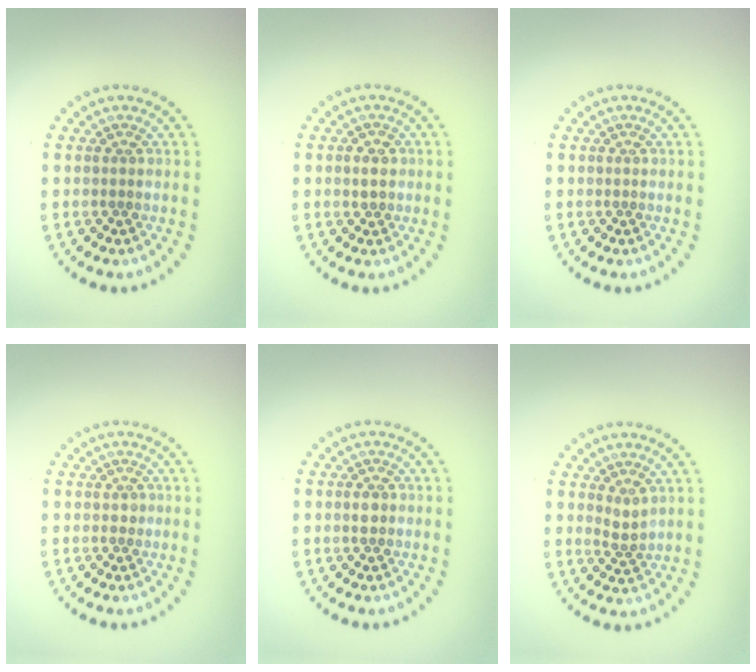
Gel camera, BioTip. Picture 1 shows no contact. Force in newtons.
{"total": 1.5, "press": 1.5, "slide": 0.4}
{"total": 0.0}
{"total": 0.5, "press": 0.4, "slide": 0.4}
{"total": 0.9, "press": 0.8, "slide": 0.3}
{"total": 1.4, "press": 1.0, "slide": 0.9}